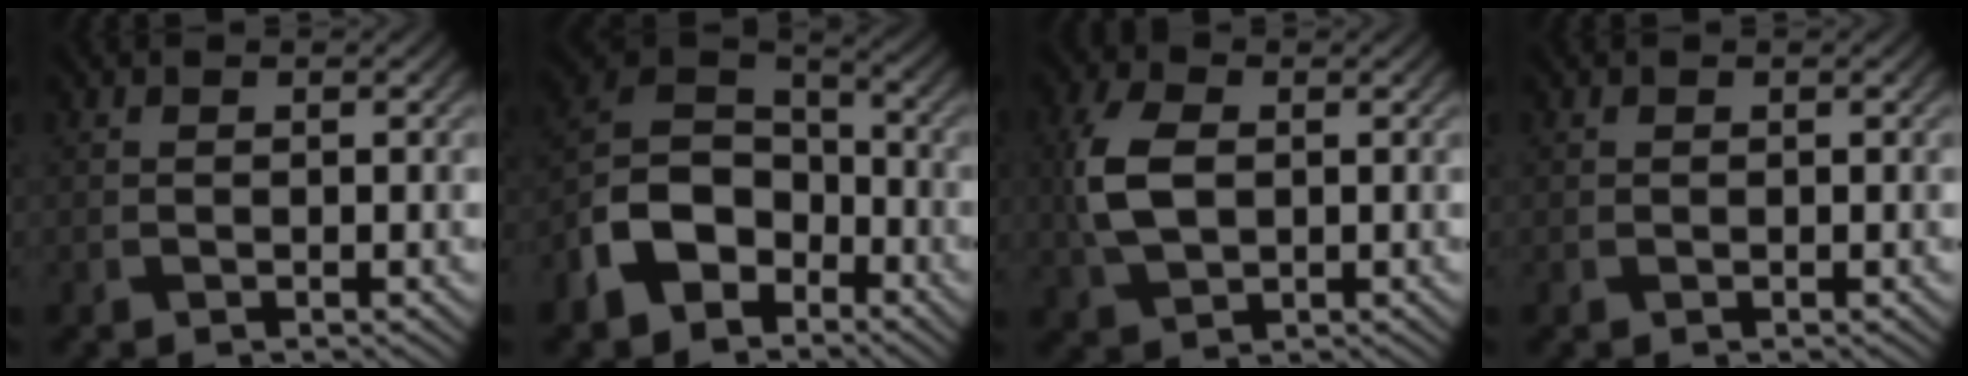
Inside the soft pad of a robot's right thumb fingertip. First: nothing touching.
{"total": 10.9, "force": [-5.5, 7.5, 5.8], "torque": [-0.134, -0.013, -0.124]}
{"total": 7.1, "force": [0.6, 4.6, 5.4], "torque": [-0.141, 0.004, 0.009]}
{"total": 0.0}